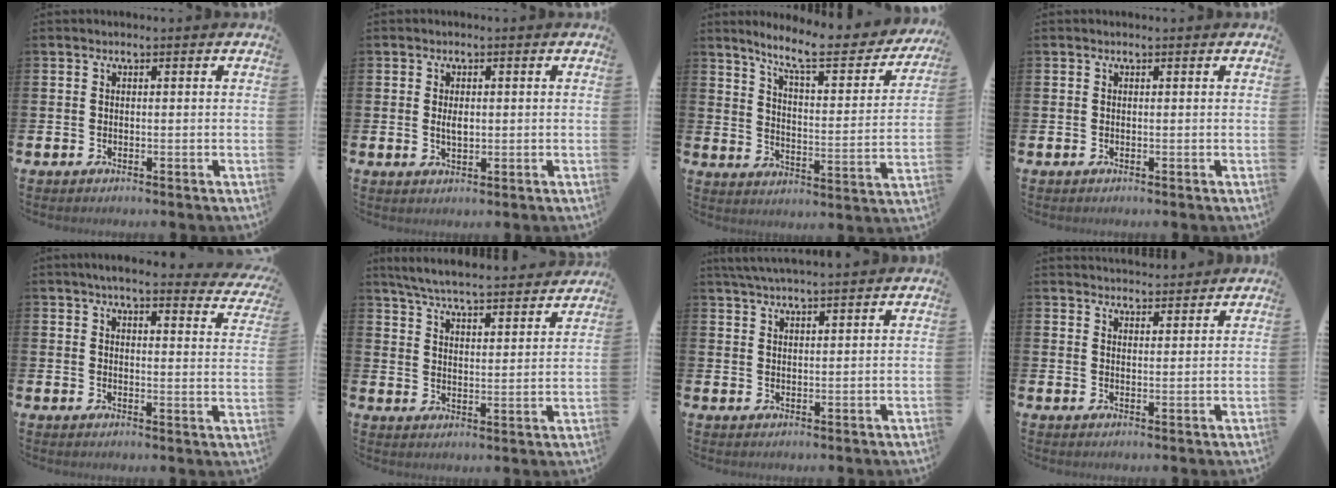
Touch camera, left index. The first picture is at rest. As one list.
[{"total": 1.8, "force": [0.3, 0.9, 1.6], "torque": [-0.026, 0.001, 0.003]}, {"total": 9.1, "force": [7.8, 1.3, 4.4], "torque": [-0.105, -0.051, 0.127]}, {"total": 0.0}, {"total": 4.5, "force": [4.1, 0.4, 1.8], "torque": [-0.040, -0.024, 0.067]}, {"total": 6.3, "force": [6.1, 0.3, 1.5], "torque": [-0.057, -0.044, 0.106]}, {"total": 3.8, "force": [3.6, 0.0, 1.0], "torque": [-0.029, -0.007, 0.068]}, {"total": 3.6, "force": [3.6, 0.4, -0.1], "torque": [0.003, -0.022, 0.064]}]